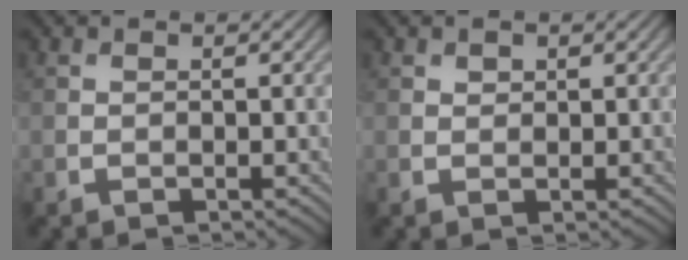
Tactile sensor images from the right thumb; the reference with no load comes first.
{"total": 0.7, "force": [0.5, 0.5, 0.2], "torque": [-0.003, -0.004, 0.009]}